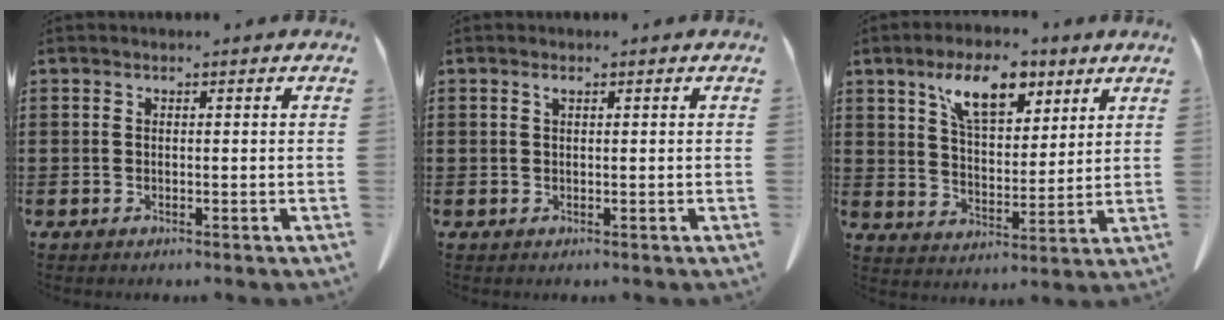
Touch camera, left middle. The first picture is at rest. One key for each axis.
{"total": 0.7, "fx": 0.4, "fy": 0.2, "fz": 0.5, "tx": -0.012, "ty": -0.001, "tz": 0.008}
{"total": 9.9, "fx": 6.4, "fy": 4.3, "fz": 6.2, "tx": -0.118, "ty": -0.009, "tz": 0.113}